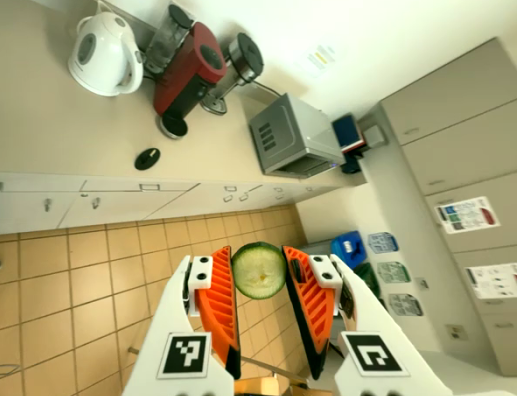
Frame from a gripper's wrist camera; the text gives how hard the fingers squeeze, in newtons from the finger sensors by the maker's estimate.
{"total": 8.9, "left": 8.7, "right": 9.1}